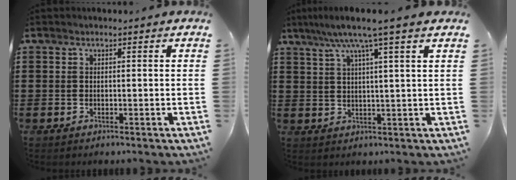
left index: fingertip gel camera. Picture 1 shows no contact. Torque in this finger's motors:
{"motor_torque": [2.14, 0.00, 0.39, 0.21]}